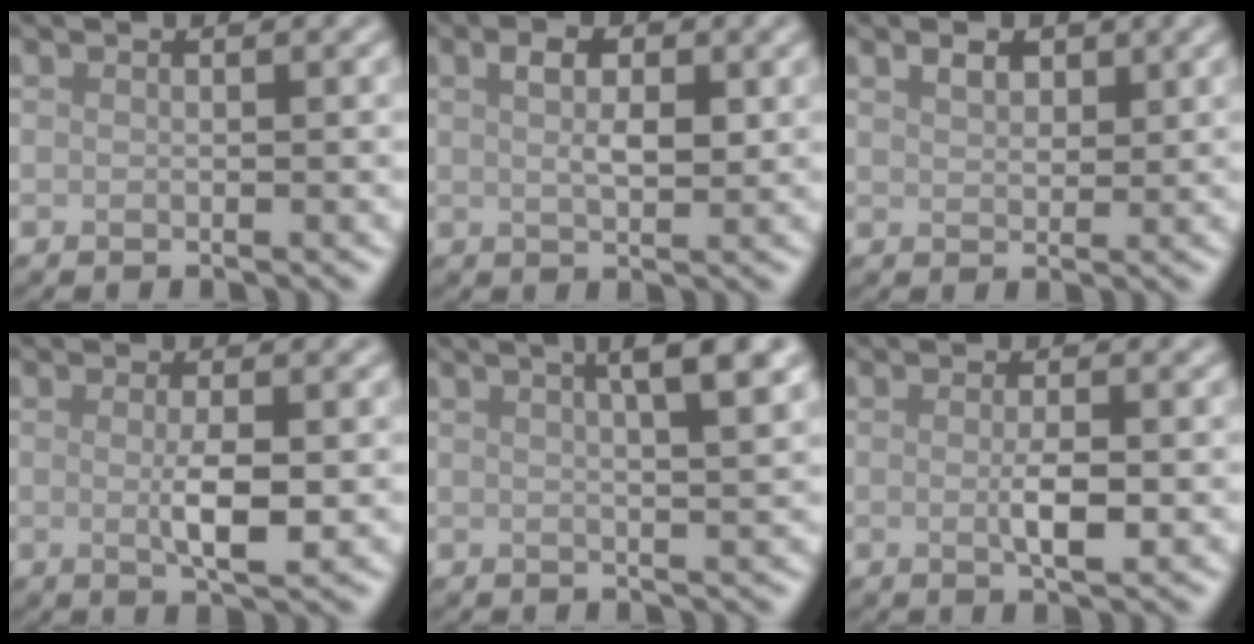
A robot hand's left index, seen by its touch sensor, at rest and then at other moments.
{"total": 3.1, "force": [0.9, 1.4, 2.6], "torque": [-0.048, 0.002, 0.017]}
{"total": 1.7, "force": [1.1, 1.0, 0.8], "torque": [-0.015, 0.002, 0.020]}
{"total": 3.0, "force": [-0.1, 0.5, 2.9], "torque": [-0.053, -0.004, 0.001]}
{"total": 6.6, "force": [2.9, 2.1, 5.6], "torque": [-0.041, 0.031, 0.012]}
{"total": 2.3, "force": [-0.1, 0.4, 2.2], "torque": [-0.040, -0.004, -0.003]}